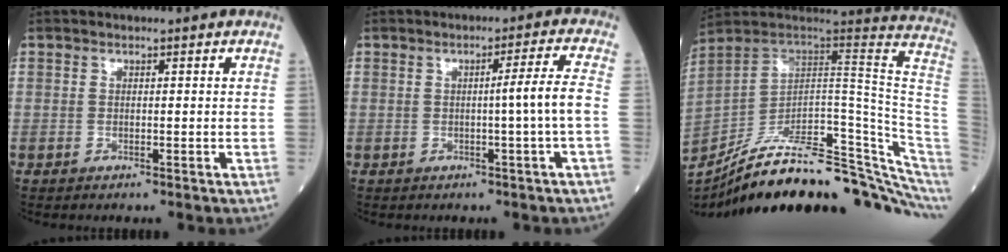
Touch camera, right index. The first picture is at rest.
{"total": 4.4, "force": [-0.8, -1.4, 4.1], "torque": [-0.062, 0.005, -0.010]}
{"total": 30.0, "force": [-23.5, 4.3, 18.1], "torque": [-0.176, 0.000, -0.340]}